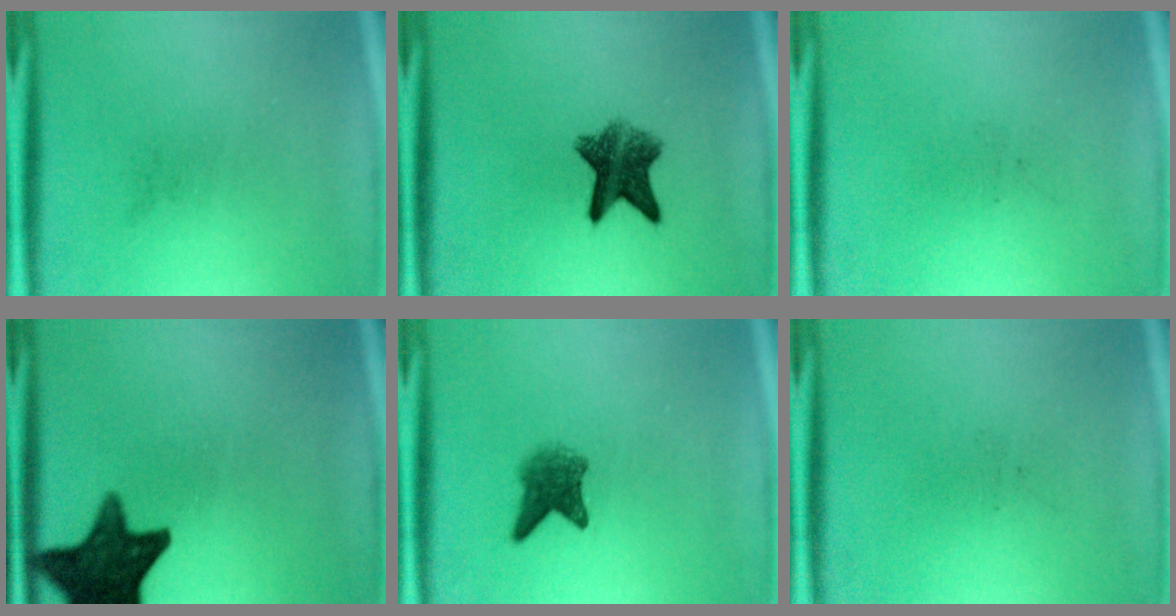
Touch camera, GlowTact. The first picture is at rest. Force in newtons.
{"total": 7.4}
{"total": 0.0}
{"total": 15.1}
{"total": 3.5}
{"total": 0.0}